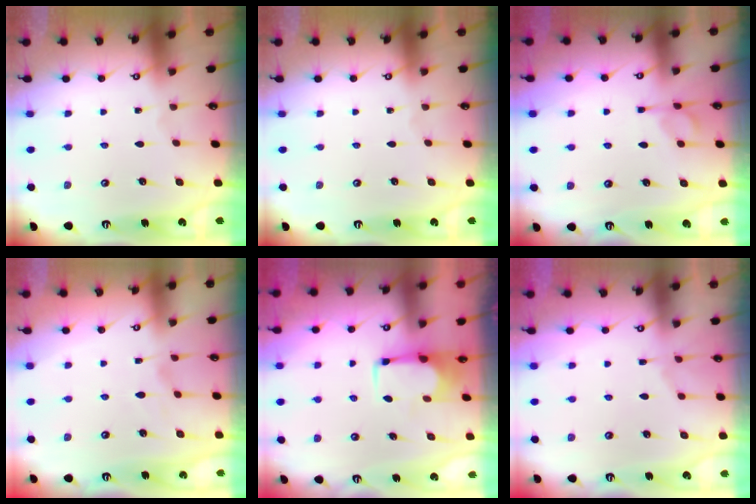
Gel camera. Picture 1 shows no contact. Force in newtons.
{"total": 0.0}
{"total": 6.1, "press": 6.1, "slide": 0.5}
{"total": 2.2, "press": 1.8, "slide": 1.2}
{"total": 1.8, "press": 1.6, "slide": 0.8}
{"total": 5.9, "press": 5.7, "slide": 1.3}